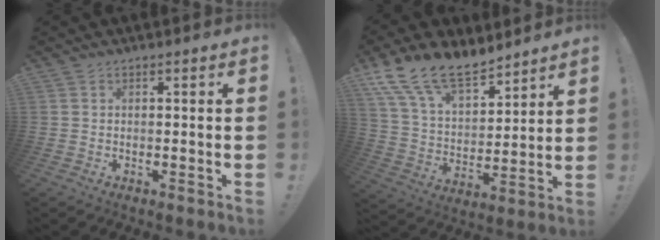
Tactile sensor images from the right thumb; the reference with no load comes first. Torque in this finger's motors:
{"motor_torque": [-0.84, 2.24, 0.40, 0.12, 0.07]}